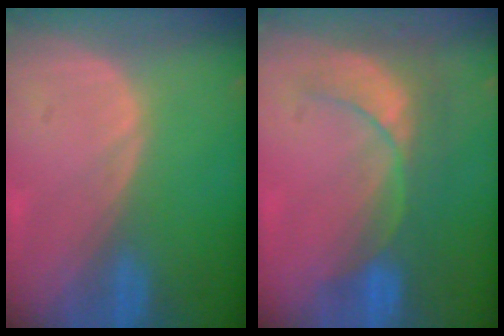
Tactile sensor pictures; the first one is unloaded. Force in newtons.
{"total": 9.1, "press": 7.8, "slide": 4.7}